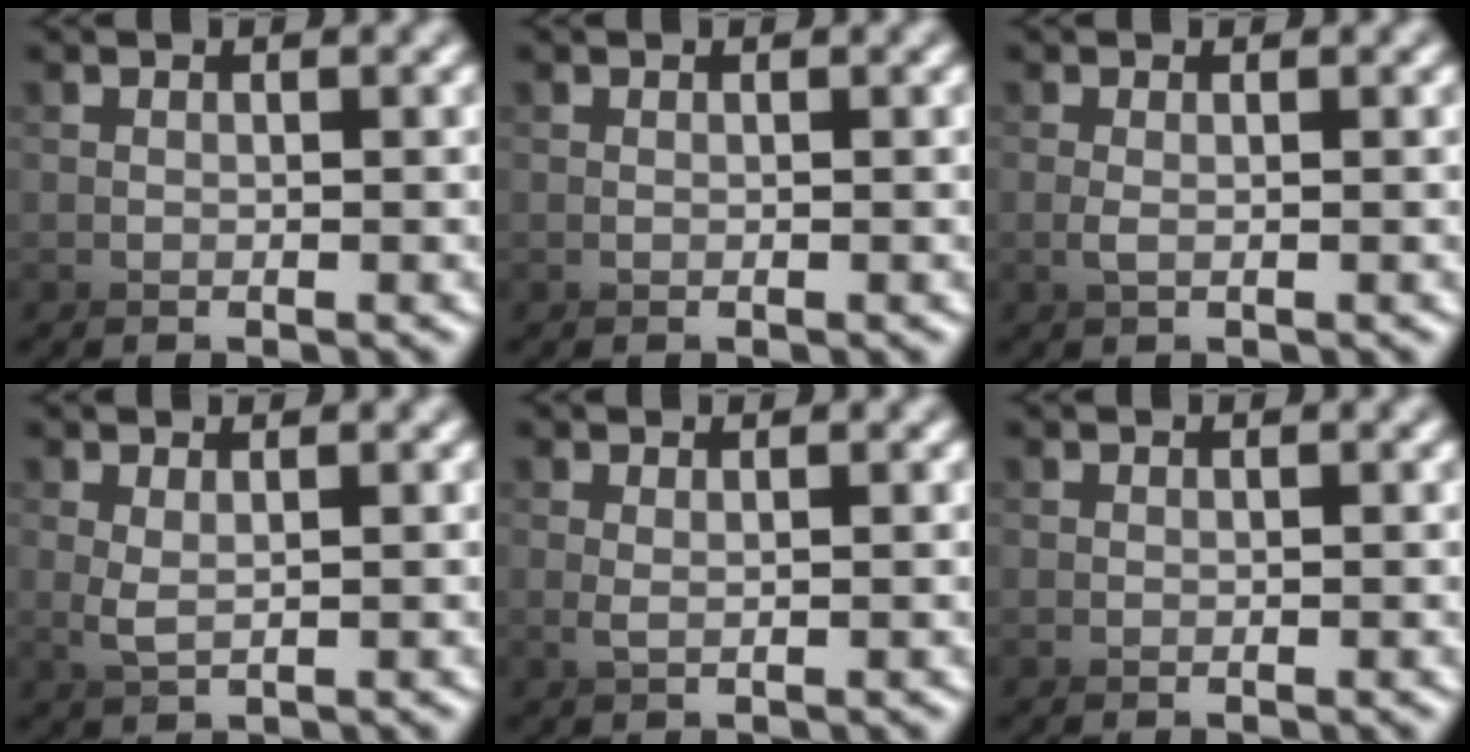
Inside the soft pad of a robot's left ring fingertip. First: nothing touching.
{"total": 0.0}
{"total": 2.0, "force": [0.0, -1.9, 0.6], "torque": [-0.005, 0.010, 0.000]}
{"total": 2.3, "force": [0.9, -2.1, 0.5], "torque": [-0.021, 0.003, 0.020]}
{"total": 2.2, "force": [0.4, -2.0, 0.7], "torque": [-0.009, 0.009, 0.009]}
{"total": 0.0}